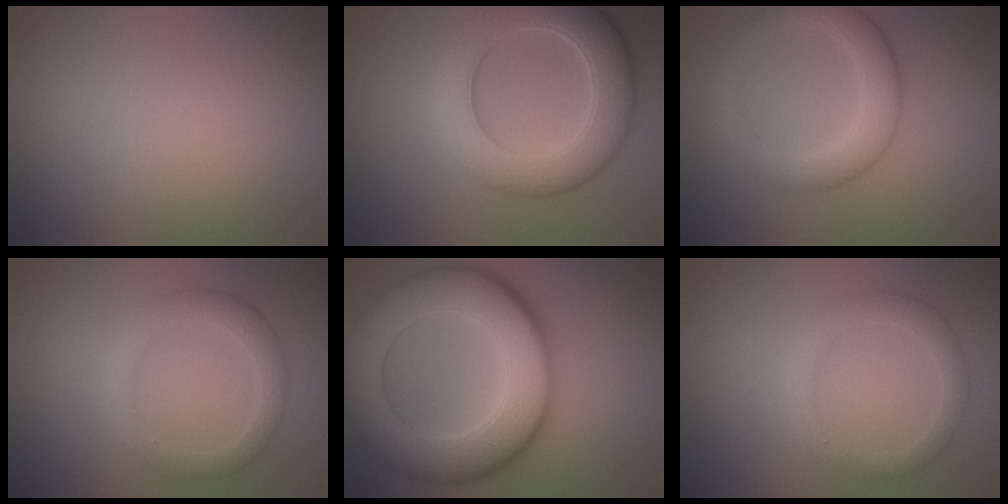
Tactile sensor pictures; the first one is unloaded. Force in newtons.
{"total": 8.4, "press": 8.4, "slide": 0.2}
{"total": 4.4, "press": 4.4, "slide": 0.1}
{"total": 3.0, "press": 2.9, "slide": 0.3}
{"total": 12.5, "press": 12.5, "slide": 0.3}
{"total": 2.6, "press": 2.6, "slide": 0.2}